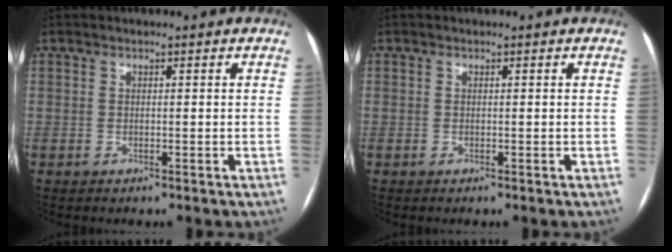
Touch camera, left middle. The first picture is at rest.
{"total": 0.0}